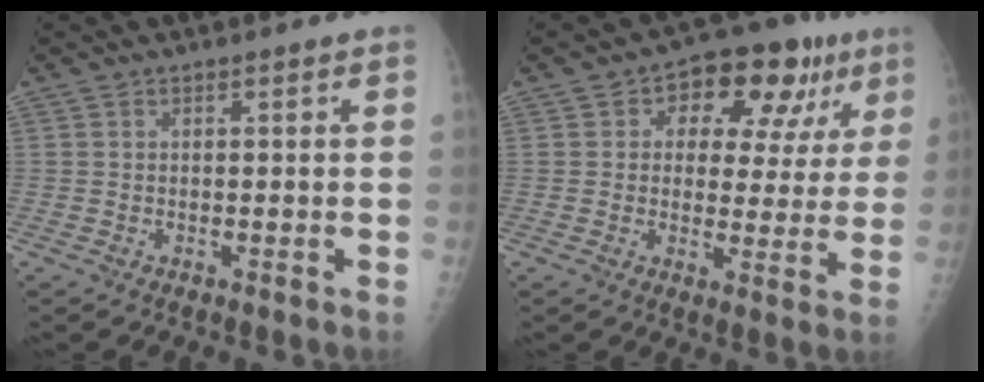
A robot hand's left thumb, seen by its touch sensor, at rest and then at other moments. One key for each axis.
{"total": 14.4, "fx": 6.0, "fy": 8.7, "fz": 9.8, "tx": -0.072, "ty": 0.006, "tz": 0.078}